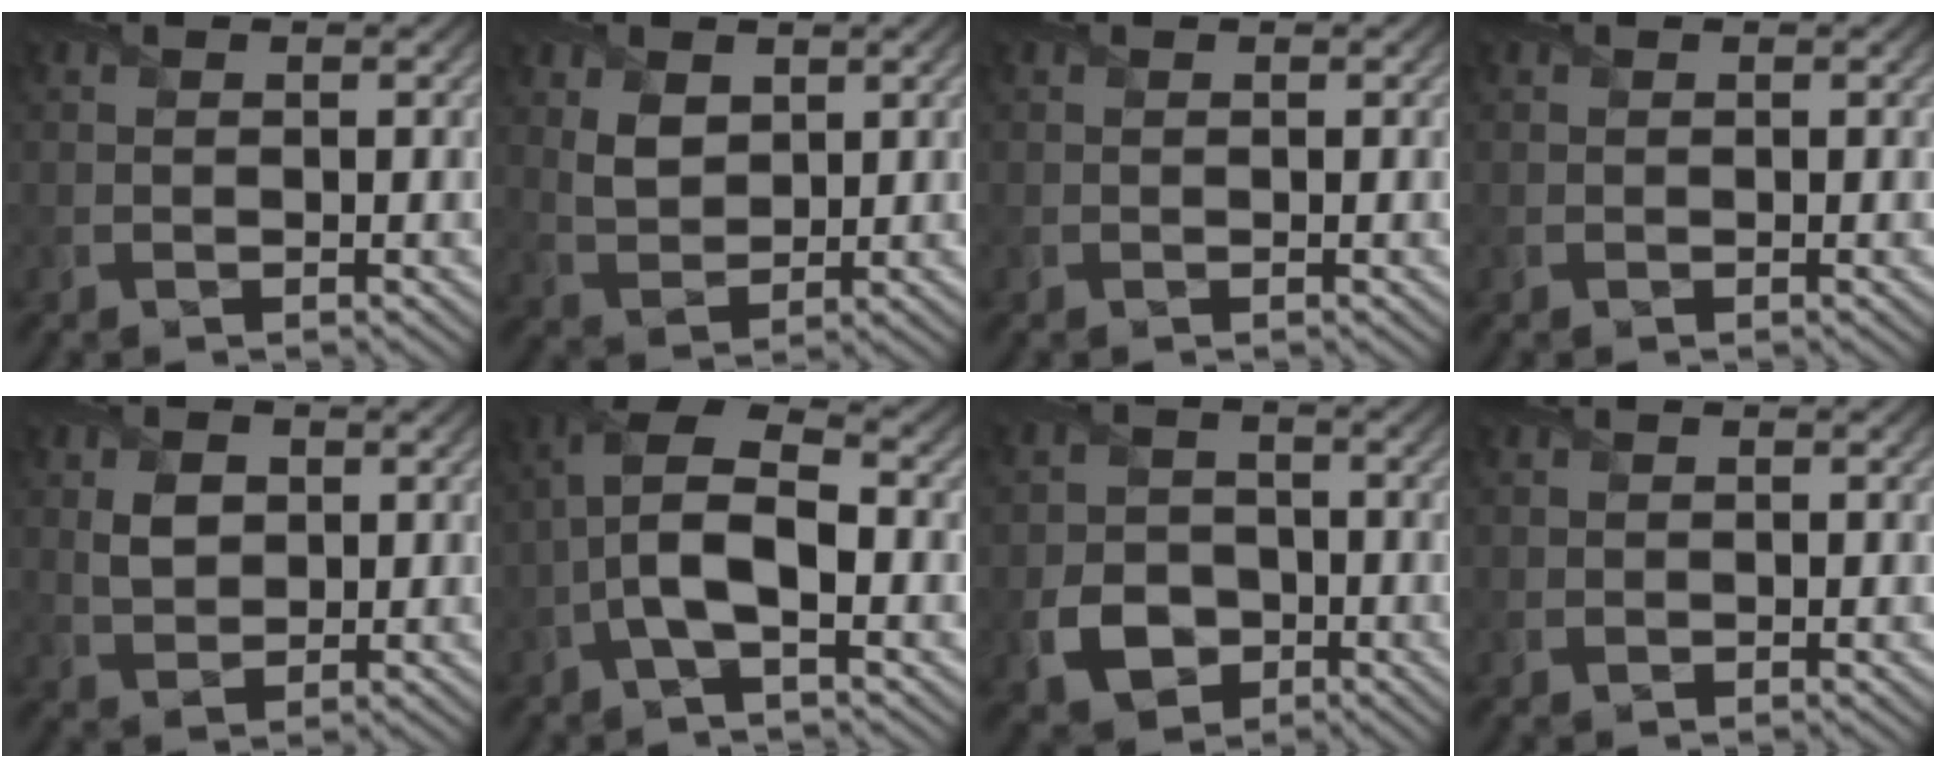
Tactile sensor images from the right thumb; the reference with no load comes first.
{"total": 4.1, "force": [1.8, 2.8, 2.4], "torque": [-0.060, -0.004, 0.039]}
{"total": 0.0}
{"total": 0.0}
{"total": 3.7, "force": [0.9, 2.7, 2.3], "torque": [-0.051, -0.001, 0.015]}
{"total": 9.0, "force": [-2.0, 3.8, 7.8], "torque": [-0.178, 0.012, -0.047]}
{"total": 5.9, "force": [-2.2, 4.7, 2.8], "torque": [-0.059, -0.011, -0.046]}
{"total": 0.0}